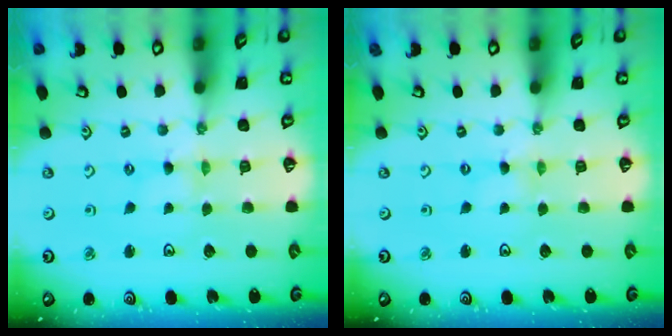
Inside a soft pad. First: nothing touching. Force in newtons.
{"total": 0.0}